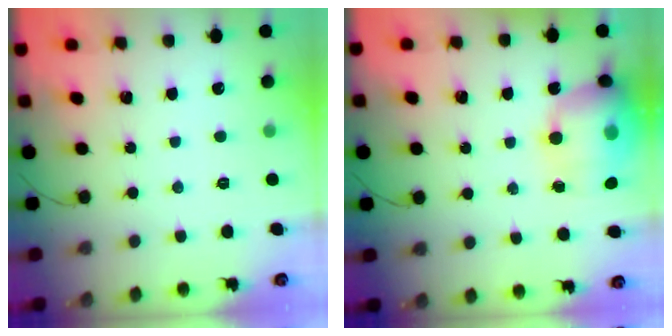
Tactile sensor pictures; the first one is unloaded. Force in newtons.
{"total": 19.2, "press": 18.9, "slide": 3.4}